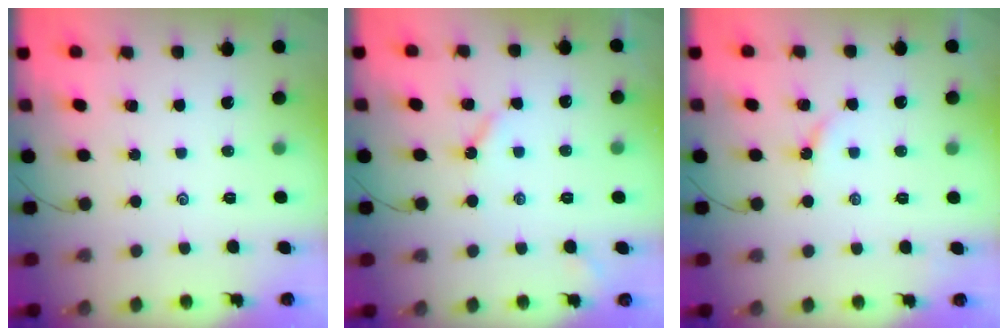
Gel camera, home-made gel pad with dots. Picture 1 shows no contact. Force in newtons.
{"total": 3.5, "press": 3.5, "slide": 0.3}
{"total": 3.7, "press": 3.7, "slide": 0.4}